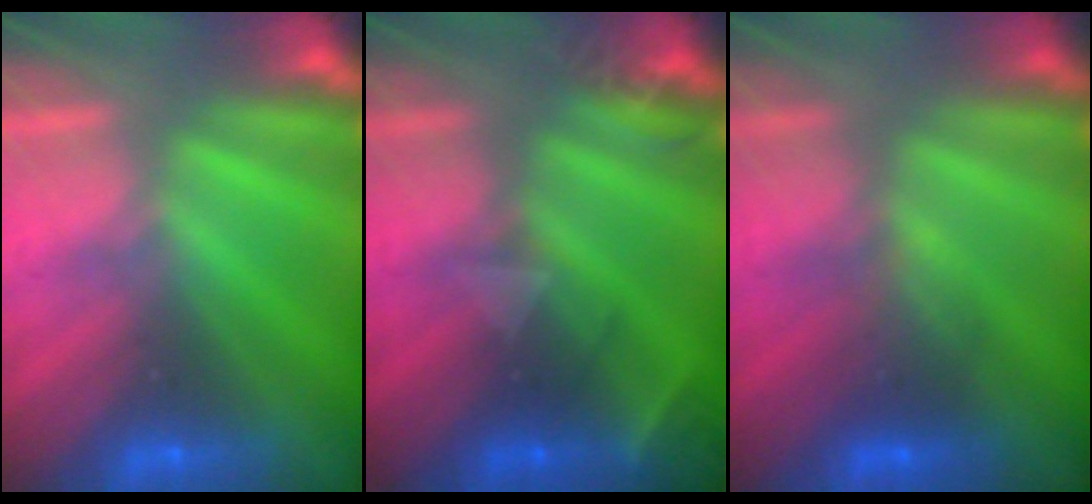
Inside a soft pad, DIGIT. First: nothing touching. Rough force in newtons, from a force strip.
{"total": 2.2}
{"total": 2.2}